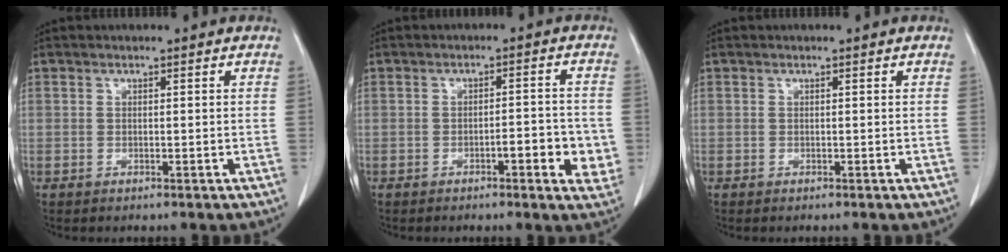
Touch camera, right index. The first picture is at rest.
{"total": 5.9, "force": [-1.9, 1.5, 5.4], "torque": [-0.063, 0.003, -0.022]}
{"total": 0.0}